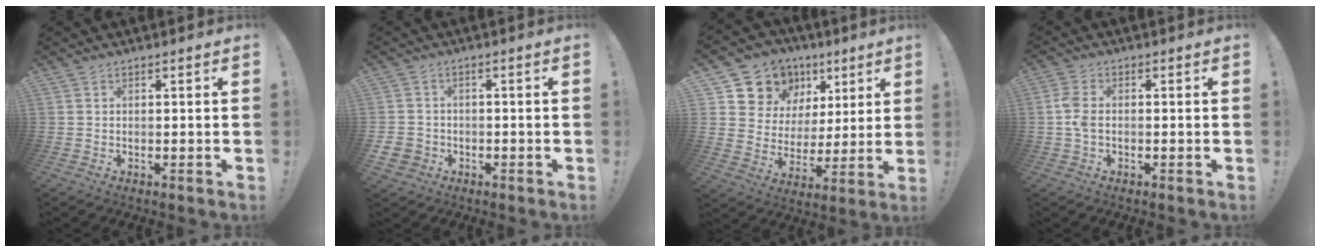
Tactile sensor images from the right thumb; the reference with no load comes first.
{"total": 3.8, "force": [-1.3, 3.4, 1.2], "torque": [-0.034, 0.005, -0.023]}
{"total": 13.0, "force": [7.8, 10.2, 2.5], "torque": [-0.047, -0.054, 0.163]}
{"total": 5.0, "force": [-0.5, 2.9, 4.0], "torque": [-0.089, 0.005, -0.009]}